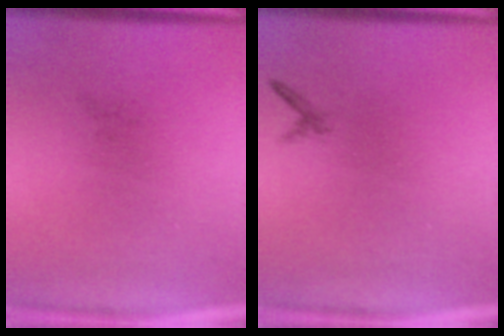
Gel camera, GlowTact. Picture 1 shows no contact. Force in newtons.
{"total": 0.6}